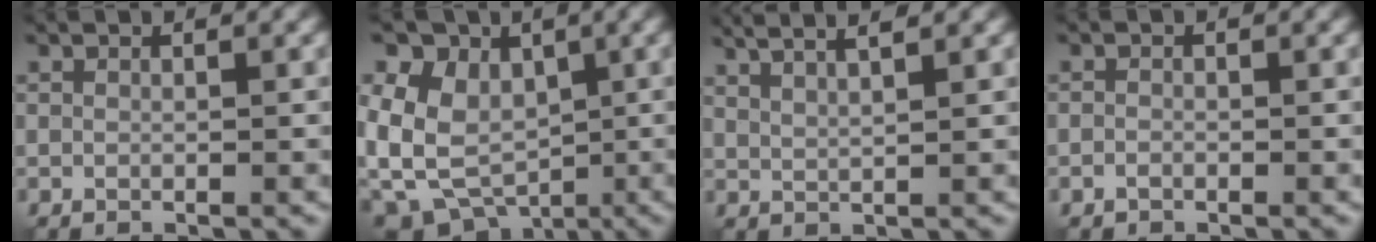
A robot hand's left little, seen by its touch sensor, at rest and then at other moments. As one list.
[{"total": 9.8, "force": [-1.0, 8.4, 5.0], "torque": [-0.102, -0.001, -0.024]}, {"total": 5.9, "force": [4.0, 1.8, 3.9], "torque": [-0.046, 0.030, 0.038]}, {"total": 0.9, "force": [-0.6, 0.7, 0.3], "torque": [-0.004, -0.003, -0.012]}]